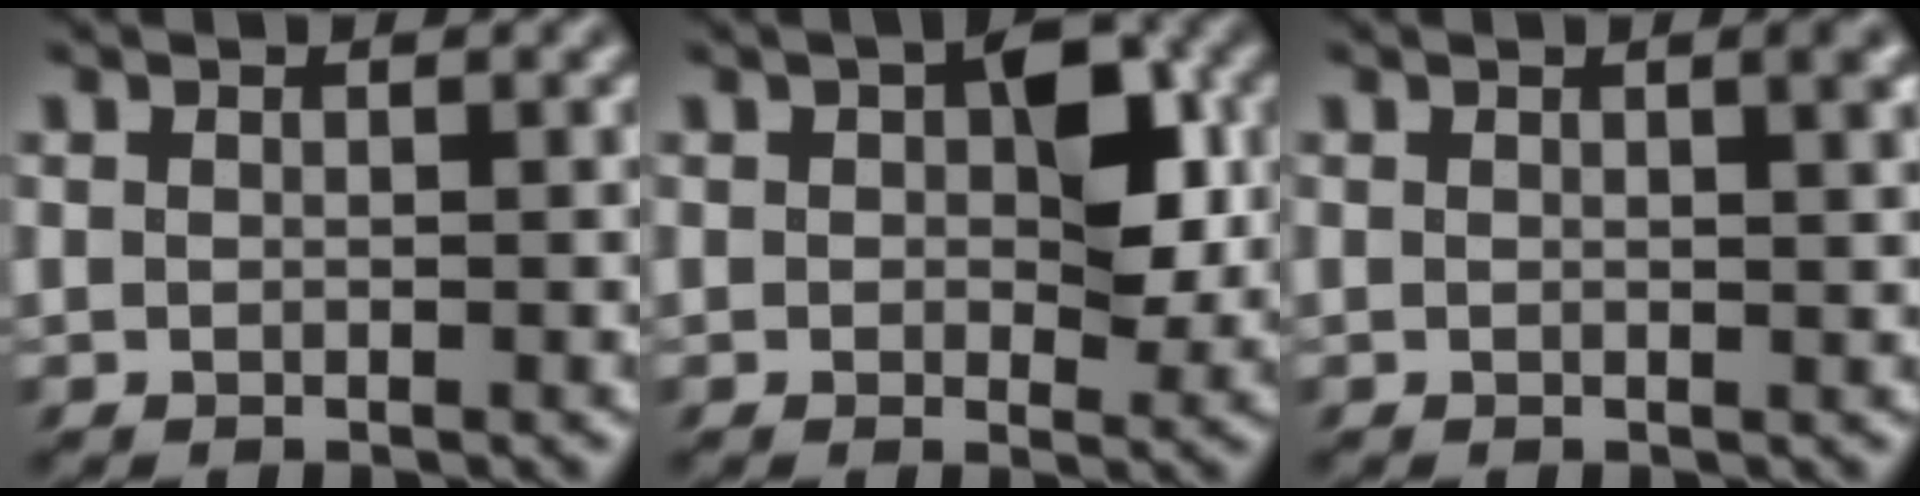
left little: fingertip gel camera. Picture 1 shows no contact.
{"total": 6.4, "force": [1.0, 3.6, 5.1], "torque": [-0.088, 0.003, 0.014]}
{"total": 2.4, "force": [1.2, 0.8, 1.9], "torque": [-0.036, -0.001, 0.022]}